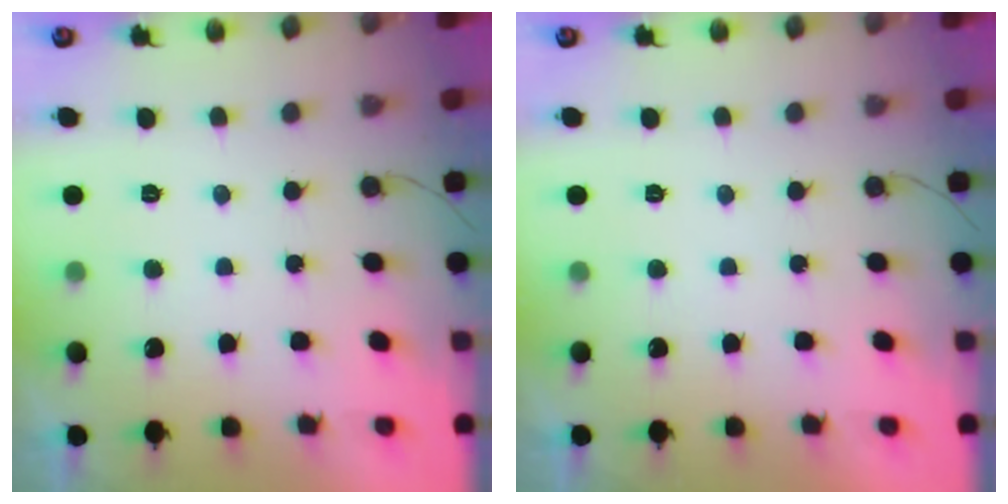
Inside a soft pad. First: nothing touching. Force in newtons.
{"total": 1.9, "press": 1.9, "slide": 0.1}